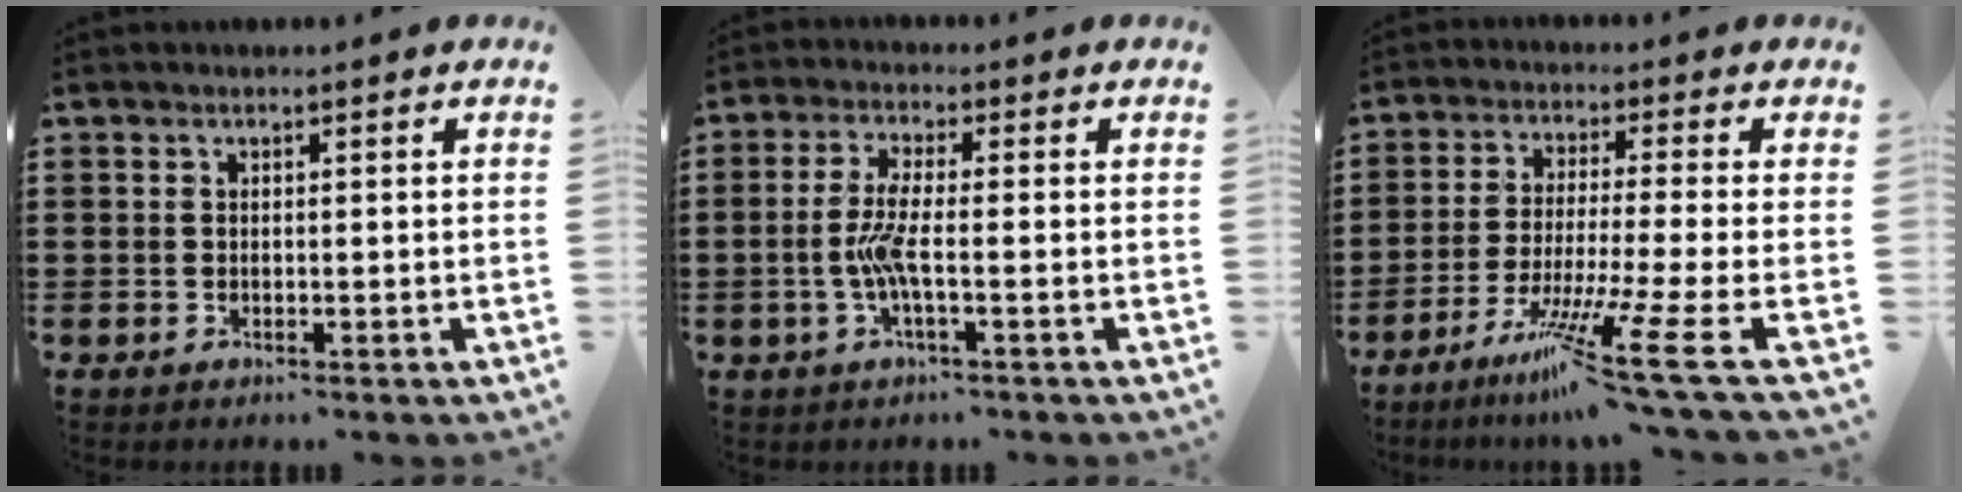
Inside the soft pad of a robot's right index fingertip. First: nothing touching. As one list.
[{"total": 4.9, "force": [-1.2, 0.7, 4.7], "torque": [-0.121, -0.013, -0.035]}, {"total": 11.0, "force": [-6.7, -1.7, 8.6], "torque": [-0.160, -0.017, -0.126]}]